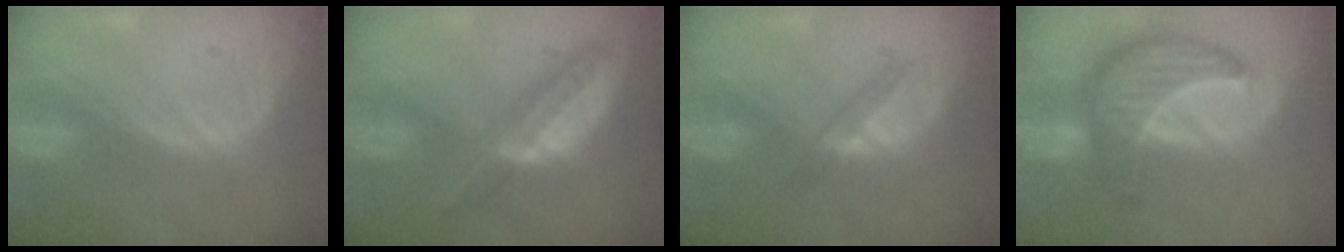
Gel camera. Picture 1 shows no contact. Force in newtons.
{"total": 6.5, "press": 5.7, "slide": 3.1}
{"total": 2.6, "press": 2.4, "slide": 1.0}
{"total": 9.9, "press": 9.9, "slide": 0.8}